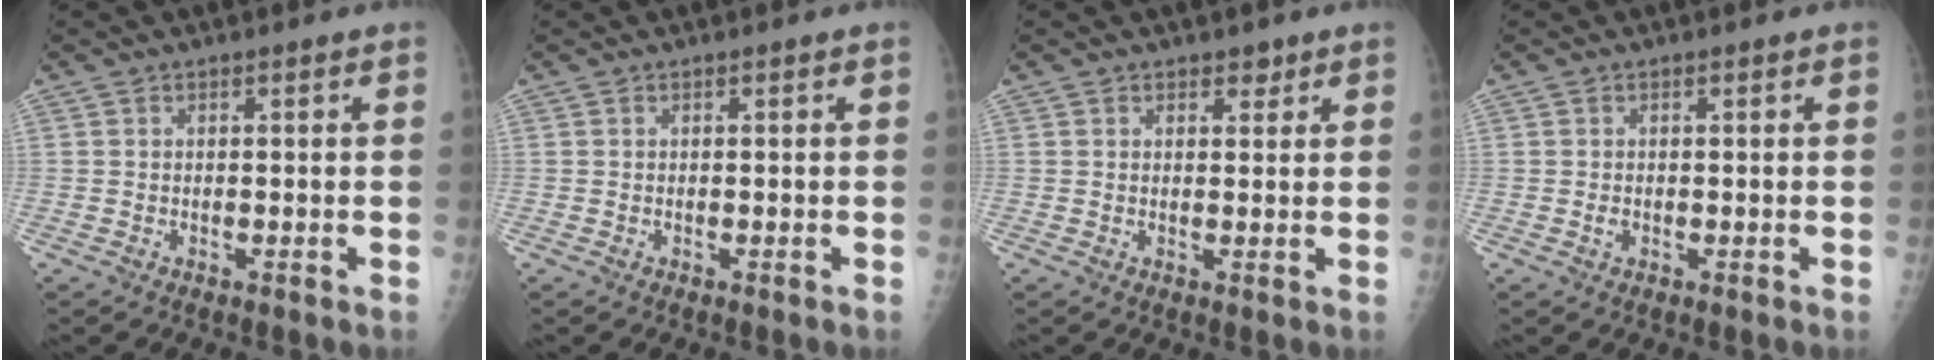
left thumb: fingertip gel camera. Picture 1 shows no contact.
{"total": 0.0}
{"total": 1.9, "force": [1.3, 1.3, 0.7], "torque": [0.007, -0.007, 0.016]}
{"total": 1.0, "force": [-0.1, 0.8, 0.6], "torque": [-0.008, 0.000, -0.001]}